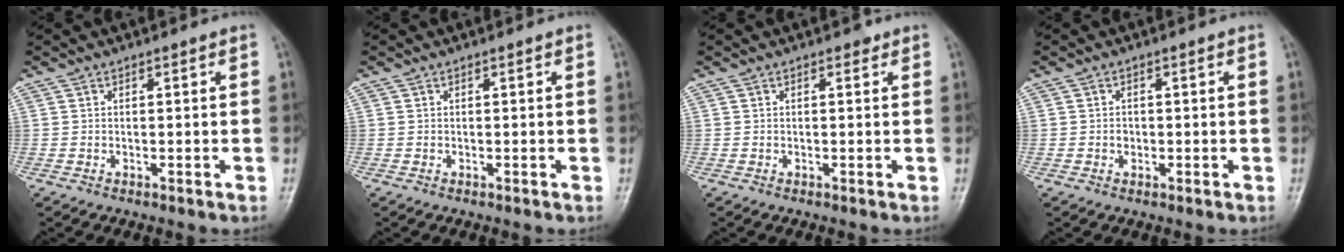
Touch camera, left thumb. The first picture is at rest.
{"total": 0.0}
{"total": 0.8, "force": [0.5, 0.5, 0.5], "torque": [0.001, 0.000, 0.001]}
{"total": 1.3, "force": [-0.3, 1.2, 0.6], "torque": [-0.003, 0.005, -0.005]}